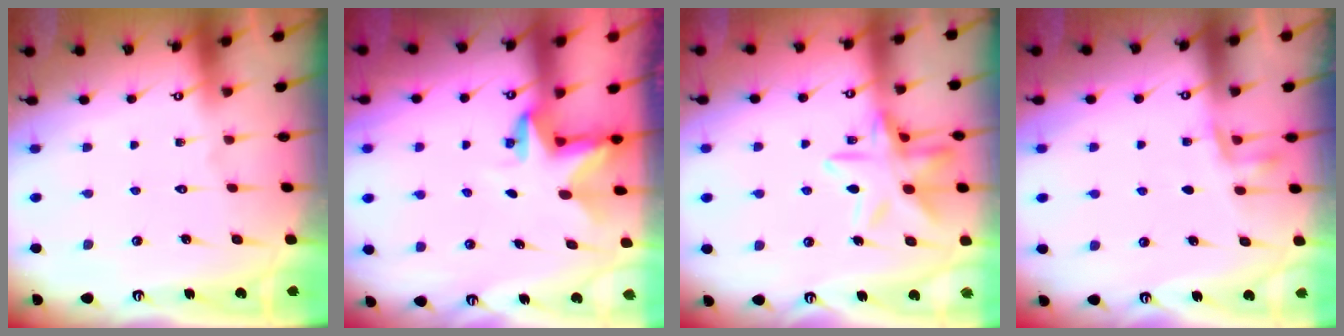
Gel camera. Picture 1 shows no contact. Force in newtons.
{"total": 2.8, "press": 2.8, "slide": 0.2}
{"total": 14.6, "press": 14.6, "slide": 1.1}
{"total": 3.8, "press": 3.7, "slide": 1.0}